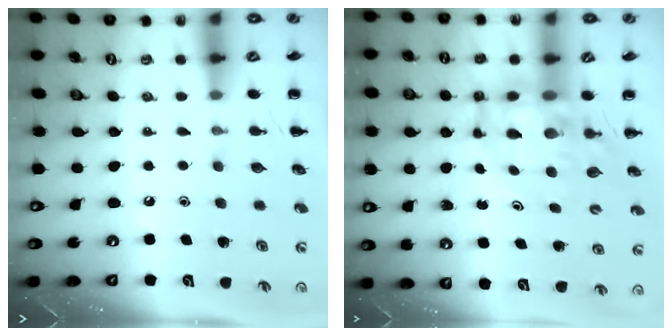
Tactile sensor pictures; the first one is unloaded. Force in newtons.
{"total": 8.2, "press": 7.8, "slide": 2.4}